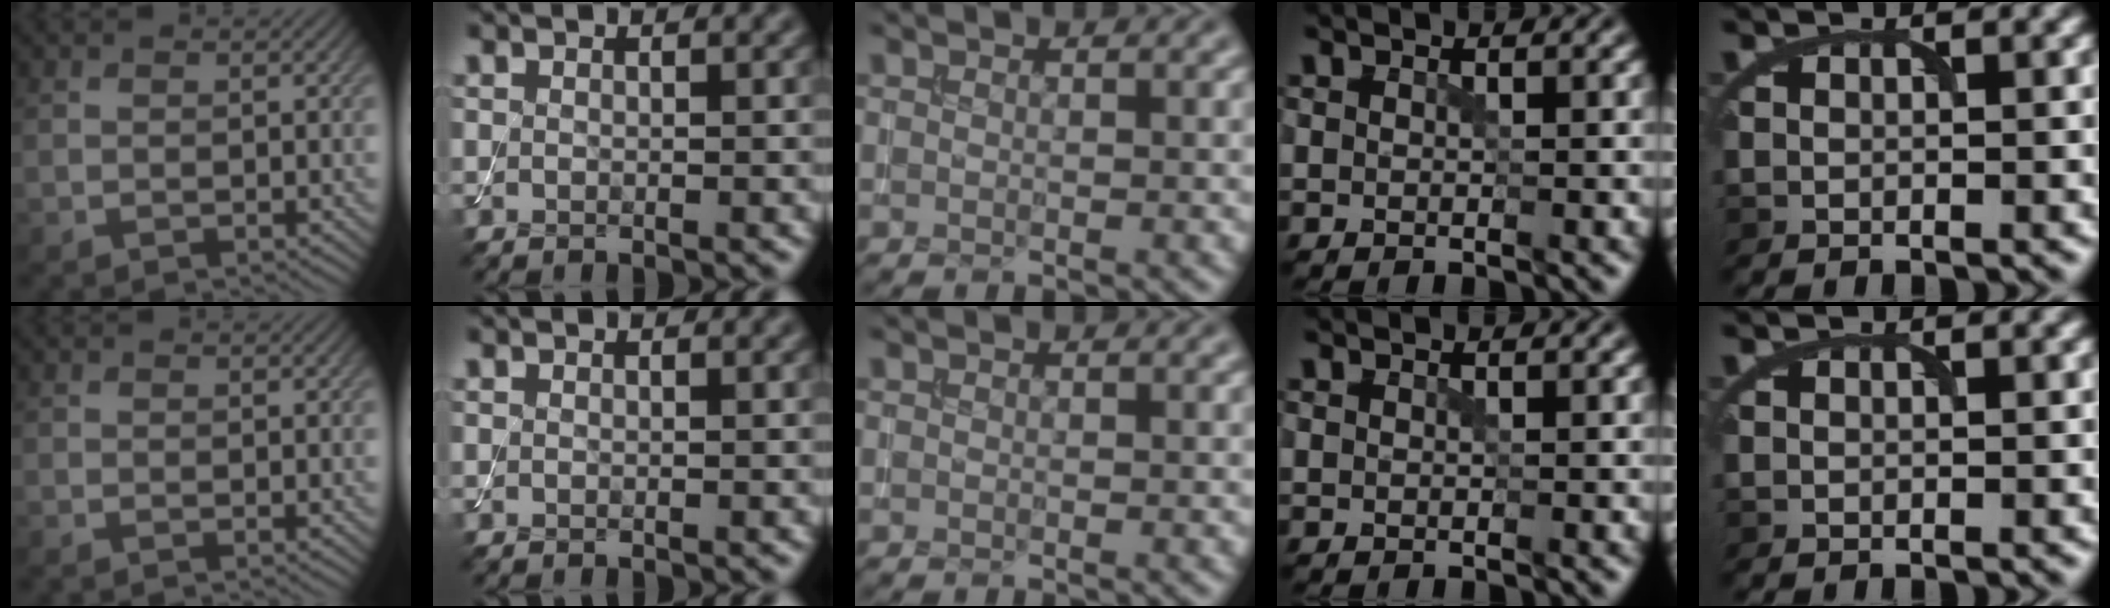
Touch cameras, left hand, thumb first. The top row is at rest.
{}